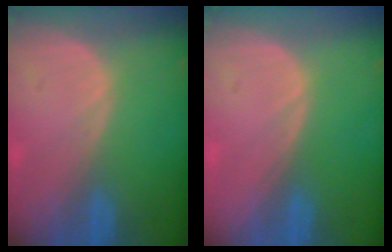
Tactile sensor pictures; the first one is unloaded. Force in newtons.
{"total": 0.0}